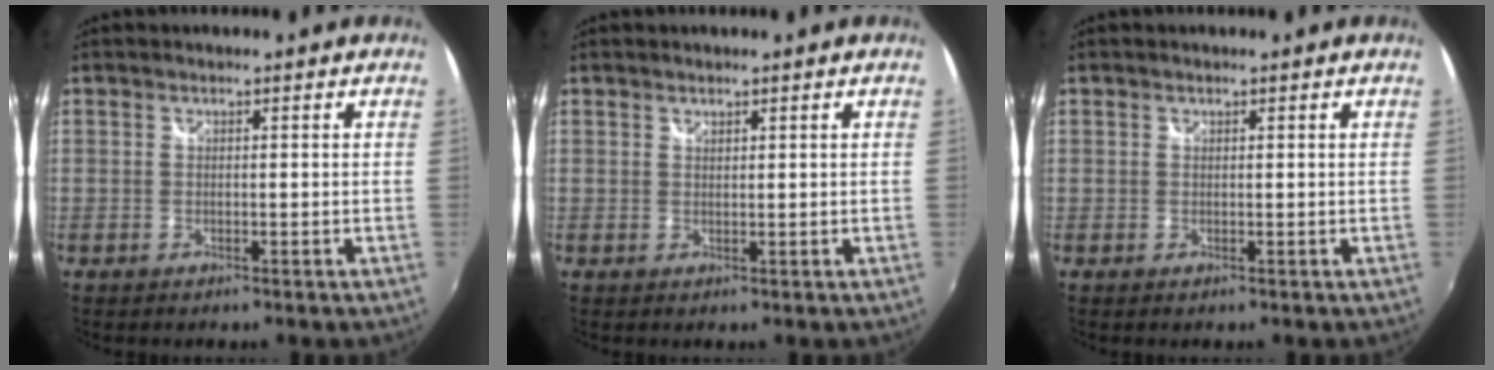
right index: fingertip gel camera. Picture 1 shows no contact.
{"total": 0.7, "force": [0.6, 0.3, 0.1], "torque": [-0.001, 0.000, 0.012]}
{"total": 0.5, "force": [0.1, 0.5, 0.0], "torque": [0.004, 0.003, 0.000]}